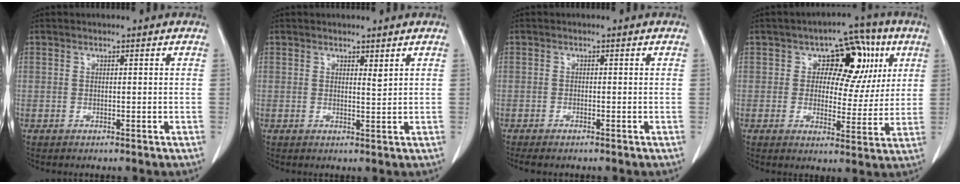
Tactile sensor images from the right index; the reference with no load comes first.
{"total": 1.1, "force": [0.7, 0.1, 0.7], "torque": [-0.012, -0.008, 0.012]}
{"total": 2.1, "force": [-1.8, 0.4, 1.1], "torque": [-0.015, -0.004, -0.024]}
{"total": 10.0, "force": [3.3, 6.7, 6.6], "torque": [-0.059, 0.031, 0.045]}